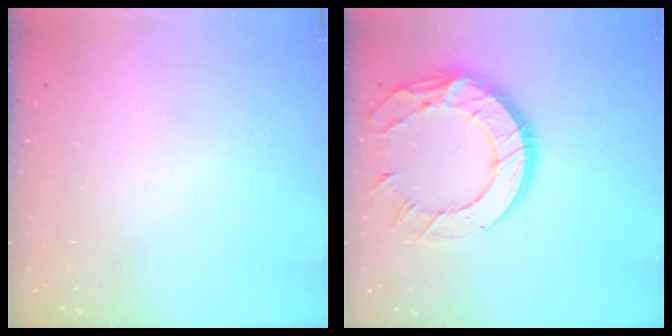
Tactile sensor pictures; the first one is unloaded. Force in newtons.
{"total": 17.6, "press": 17.5, "slide": 1.2}